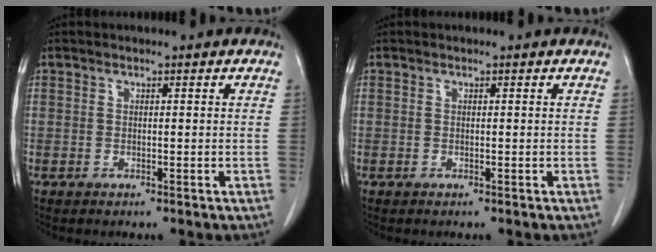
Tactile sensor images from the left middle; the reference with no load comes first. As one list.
[{"total": 0.0}]